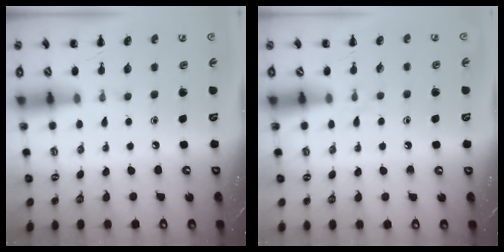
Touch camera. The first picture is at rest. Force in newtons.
{"total": 3.7, "press": 3.4, "slide": 1.5}